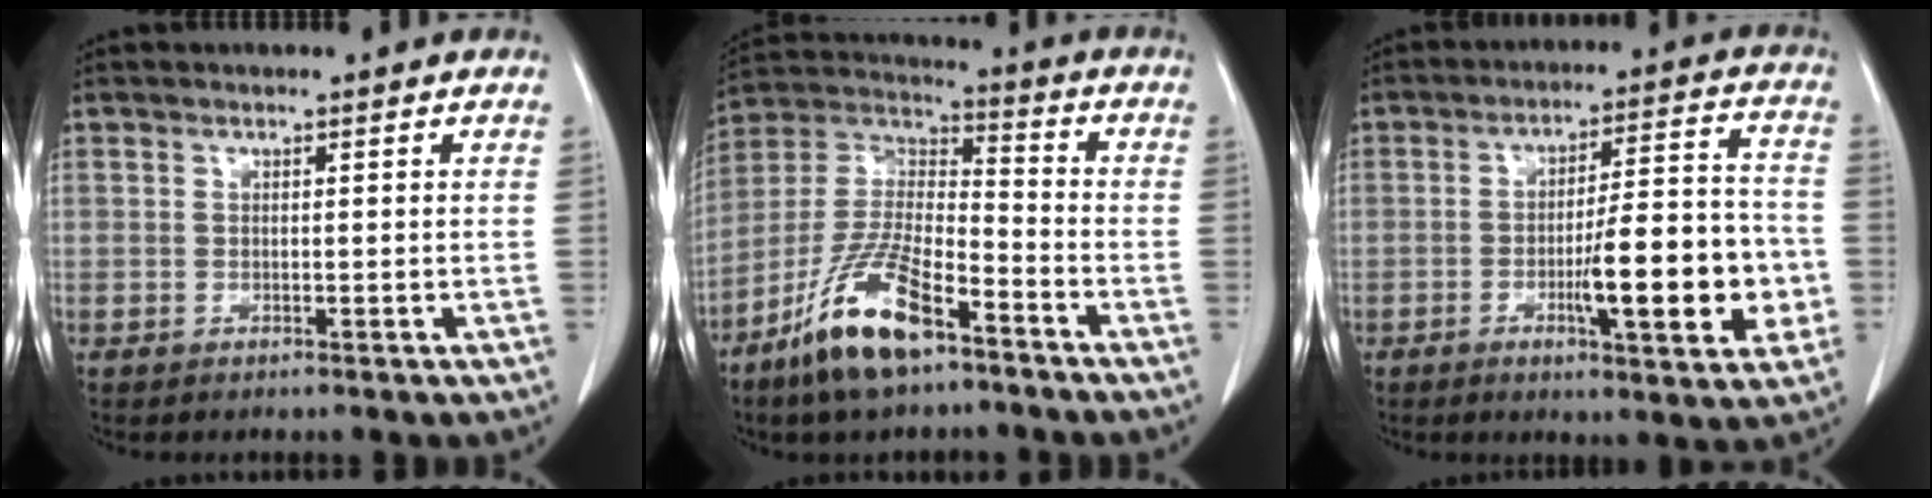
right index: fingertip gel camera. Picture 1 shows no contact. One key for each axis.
{"total": 14.7, "fx": -9.1, "fy": 4.1, "fz": 10.7, "tx": -0.224, "ty": -0.009, "tz": -0.173}
{"total": 14.6, "fx": -3.8, "fy": 2.6, "fz": 13.8, "tx": -0.204, "ty": 0.009, "tz": -0.056}